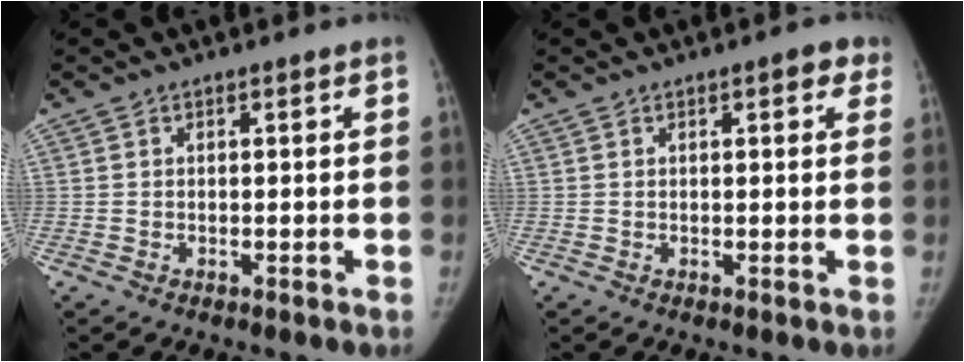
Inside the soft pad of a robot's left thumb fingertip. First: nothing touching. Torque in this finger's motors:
{"motor_torque": [0.21, -0.02, 0.09, -0.23, 0.09]}